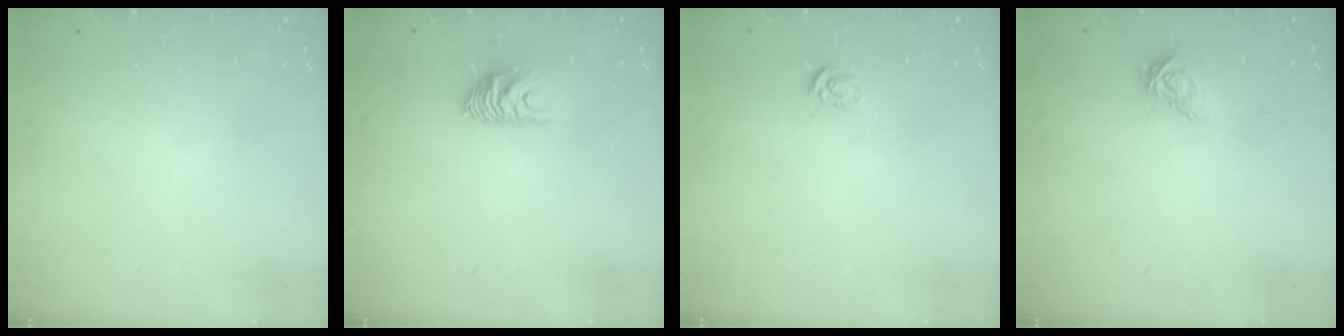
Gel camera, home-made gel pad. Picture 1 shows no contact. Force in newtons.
{"total": 7.5, "press": 7.4, "slide": 0.8}
{"total": 3.0, "press": 3.0, "slide": 0.1}
{"total": 6.0, "press": 6.0, "slide": 0.4}